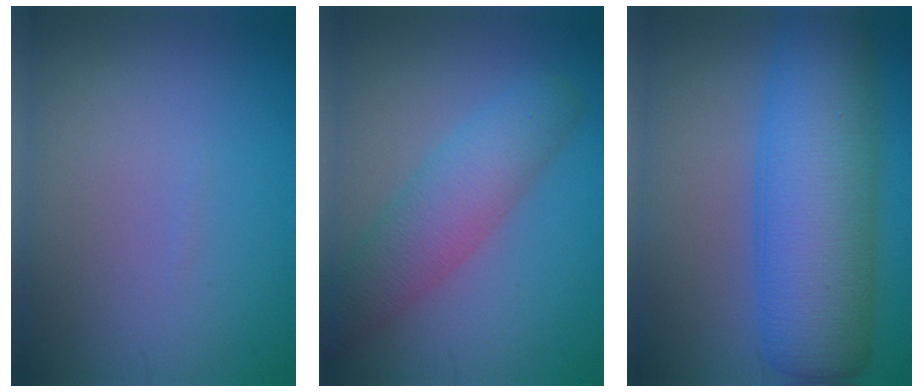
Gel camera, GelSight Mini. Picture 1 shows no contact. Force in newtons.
{"total": 5.0, "press": 5.0, "slide": 0.2}
{"total": 10.8, "press": 10.8, "slide": 0.2}